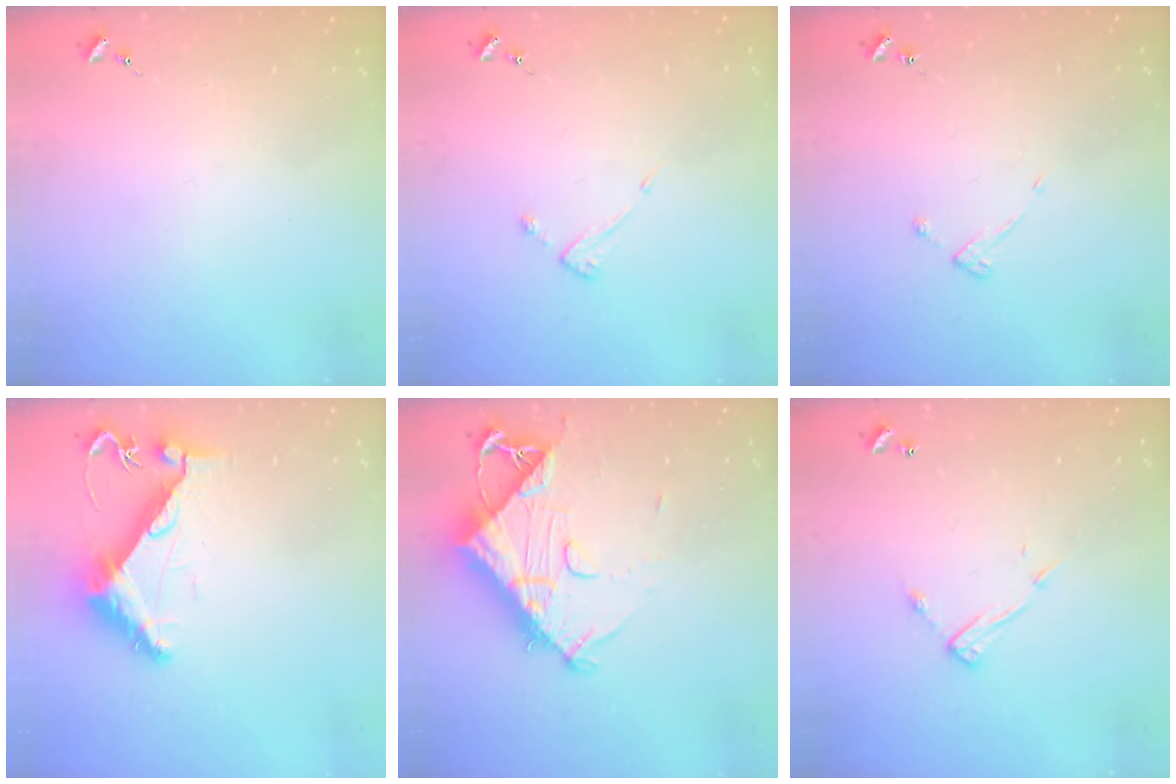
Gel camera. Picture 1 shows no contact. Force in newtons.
{"total": 2.6, "press": 2.6, "slide": 0.3}
{"total": 3.6, "press": 3.6, "slide": 0.5}
{"total": 8.4, "press": 8.4, "slide": 0.4}
{"total": 12.5, "press": 12.5, "slide": 1.3}
{"total": 8.6, "press": 8.6, "slide": 0.4}